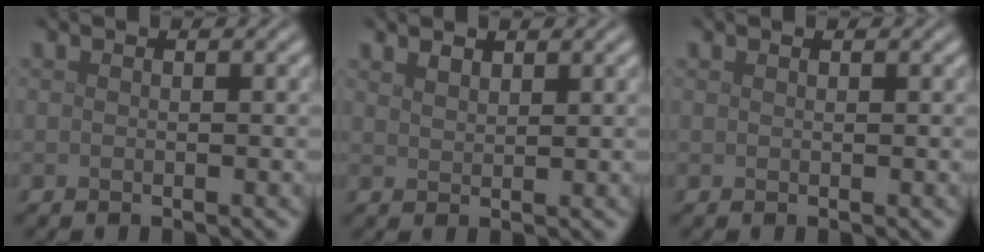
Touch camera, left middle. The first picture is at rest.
{"total": 1.2, "force": [1.1, 0.3, 0.4], "torque": [-0.010, 0.000, 0.023]}
{"total": 0.0}